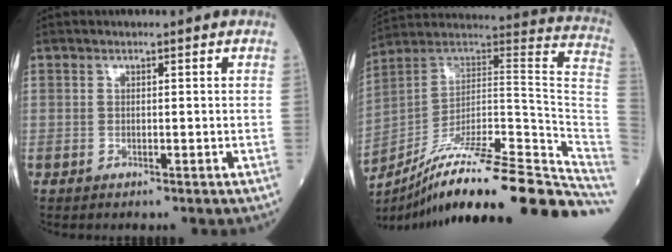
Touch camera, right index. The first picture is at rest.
{"total": 30.1, "force": [-22.7, 2.2, 19.7], "torque": [-0.189, 0.017, -0.345]}